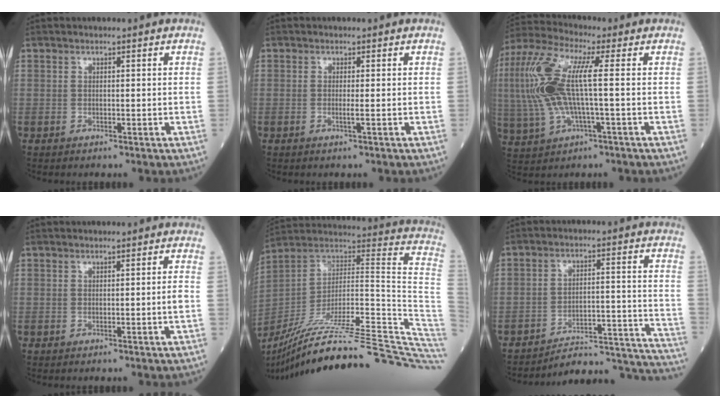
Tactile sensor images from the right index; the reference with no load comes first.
{"total": 1.1, "force": [-0.2, -0.3, 1.0], "torque": [-0.022, -0.002, -0.006]}
{"total": 13.1, "force": [0.8, 2.7, 12.8], "torque": [-0.300, 0.023, 0.012]}
{"total": 1.1, "force": [-0.3, -0.4, 1.0], "torque": [-0.013, -0.002, -0.004]}
{"total": 38.8, "force": [-31.7, 2.0, 22.3], "torque": [-0.209, -0.029, -0.447]}
{"total": 17.7, "force": [-17.6, 0.9, 1.8], "torque": [0.021, 0.048, -0.232]}